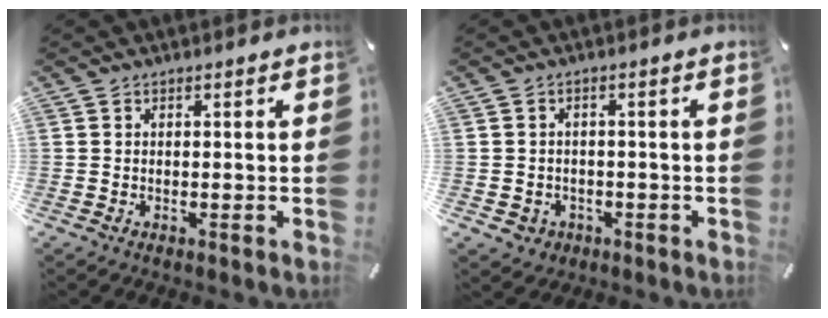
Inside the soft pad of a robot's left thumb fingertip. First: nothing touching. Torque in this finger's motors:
{"motor_torque": [0.09, 0.00, 0.00, 0.00, -0.10]}